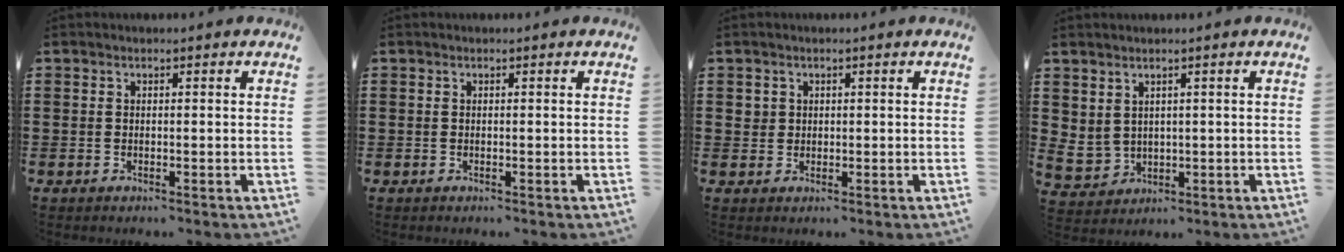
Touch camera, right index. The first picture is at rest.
{"total": 0.0}
{"total": 1.6, "force": [0.7, 1.4, 0.2], "torque": [-0.010, 0.008, 0.013]}
{"total": 3.2, "force": [1.9, 2.3, 1.0], "torque": [-0.046, -0.004, 0.033]}